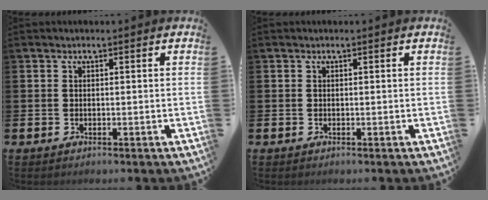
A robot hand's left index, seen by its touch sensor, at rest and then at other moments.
{"total": 0.0}